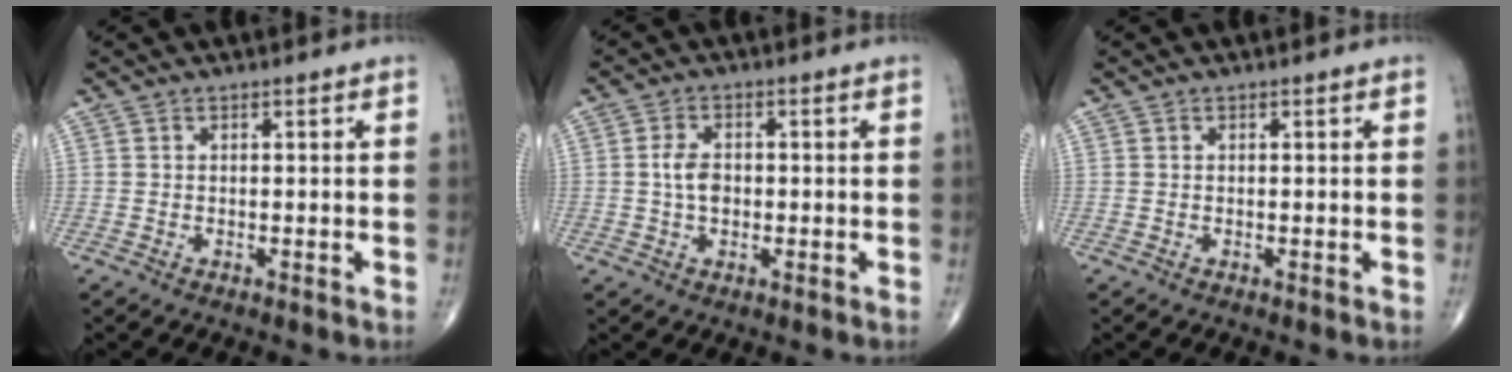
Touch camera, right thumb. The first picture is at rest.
{"total": 4.1, "force": [-0.1, 2.7, 3.2], "torque": [-0.058, 0.007, -0.006]}
{"total": 0.0}